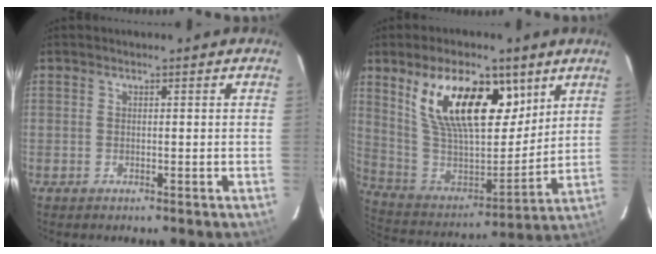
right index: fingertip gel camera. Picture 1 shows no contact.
{"total": 22.1, "force": [10.8, 10.5, 16.1], "torque": [-0.293, 0.012, 0.206]}